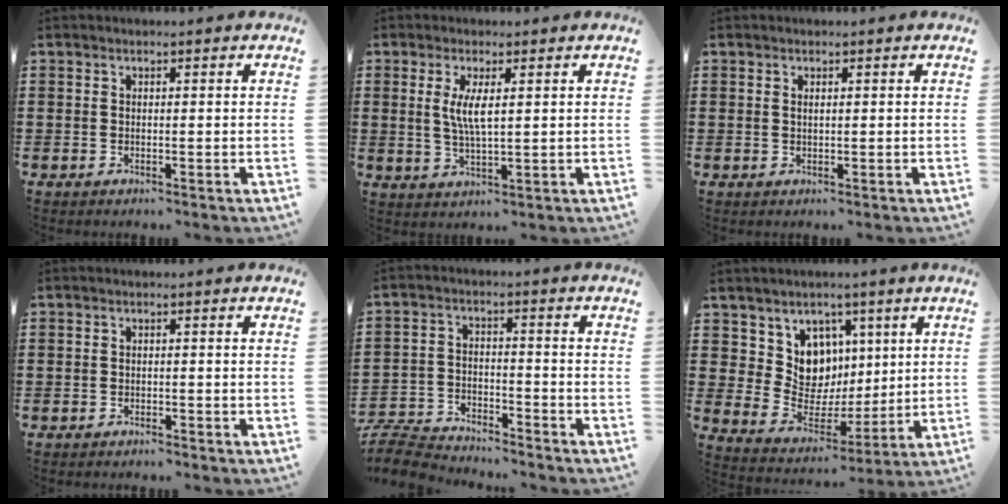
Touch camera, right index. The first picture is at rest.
{"total": 4.5, "force": [1.0, 1.1, 4.2], "torque": [-0.086, 0.002, 0.015]}
{"total": 0.5, "force": [0.2, 0.2, 0.5], "torque": [-0.010, 0.000, 0.004]}
{"total": 0.9, "force": [-0.9, 0.1, 0.0], "torque": [-0.002, 0.002, -0.020]}
{"total": 6.1, "force": [-6.0, 1.0, 0.7], "torque": [-0.034, 0.004, -0.126]}
{"total": 8.9, "force": [3.8, 7.7, 2.1], "torque": [-0.066, -0.038, 0.076]}